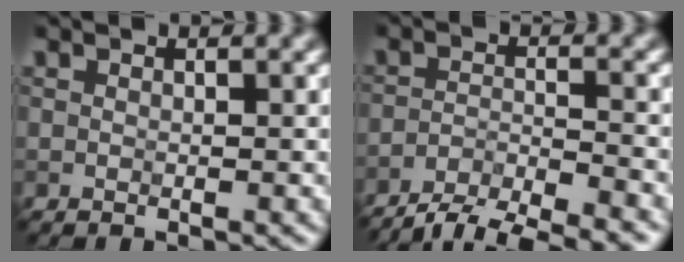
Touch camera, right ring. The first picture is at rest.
{"total": 6.6, "force": [-5.8, 1.3, 2.9], "torque": [-0.048, -0.012, -0.094]}